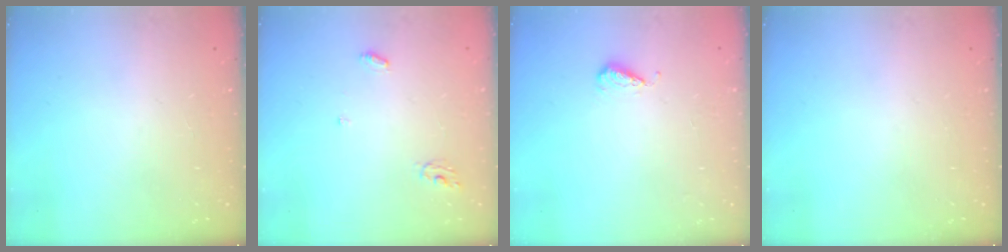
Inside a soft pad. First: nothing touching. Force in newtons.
{"total": 4.1, "press": 4.1, "slide": 0.2}
{"total": 4.0, "press": 3.8, "slide": 1.2}
{"total": 0.0}